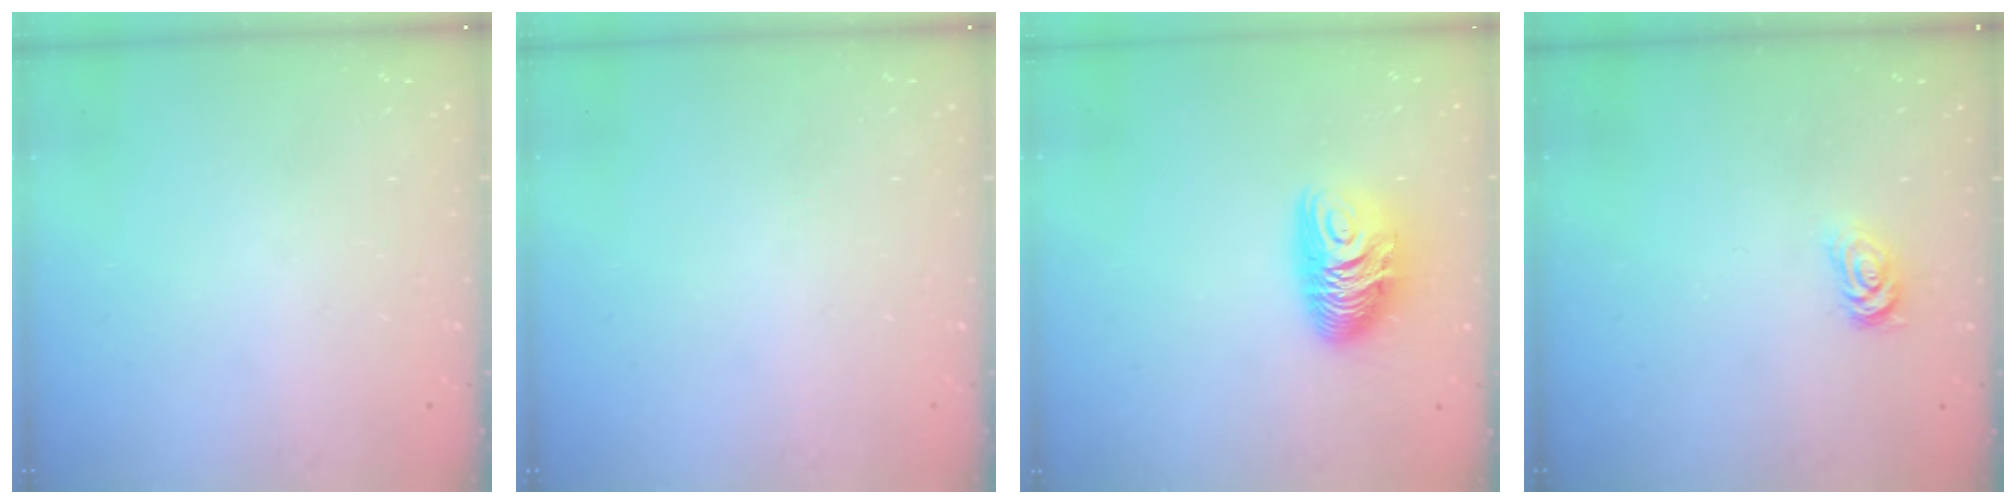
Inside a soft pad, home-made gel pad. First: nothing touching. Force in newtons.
{"total": 0.0}
{"total": 10.3, "press": 10.3, "slide": 0.3}
{"total": 2.6, "press": 2.6, "slide": 0.4}